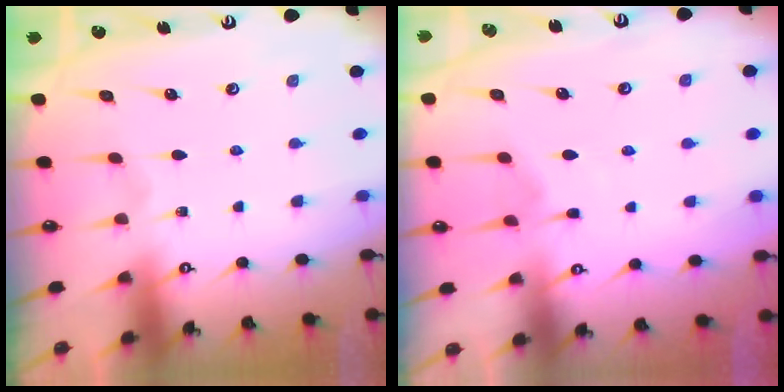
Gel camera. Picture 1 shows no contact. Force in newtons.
{"total": 3.3, "press": 3.2, "slide": 0.4}